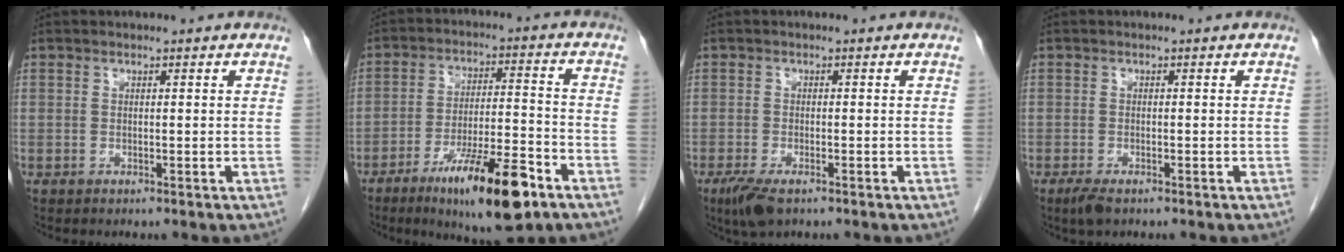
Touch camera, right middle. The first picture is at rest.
{"total": 14.5, "force": [-8.5, 2.1, 11.5], "torque": [-0.192, -0.015, -0.136]}
{"total": 4.4, "force": [-2.8, 1.3, 3.1], "torque": [-0.066, -0.010, -0.047]}
{"total": 2.3, "force": [-1.5, 0.7, 1.6], "torque": [-0.036, -0.005, -0.026]}